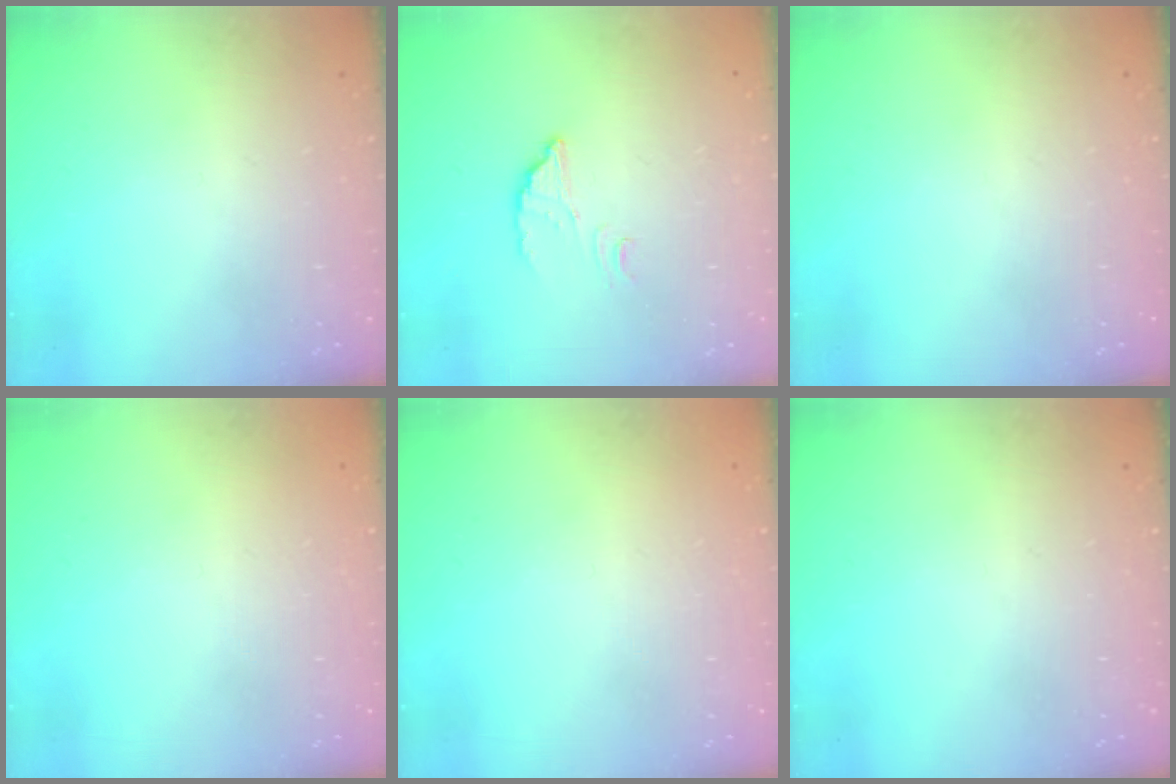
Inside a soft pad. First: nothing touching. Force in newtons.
{"total": 2.6, "press": 2.6, "slide": 0.1}
{"total": 0.0}
{"total": 2.3, "press": 2.3, "slide": 0.1}
{"total": 2.3, "press": 2.3, "slide": 0.1}
{"total": 0.0}